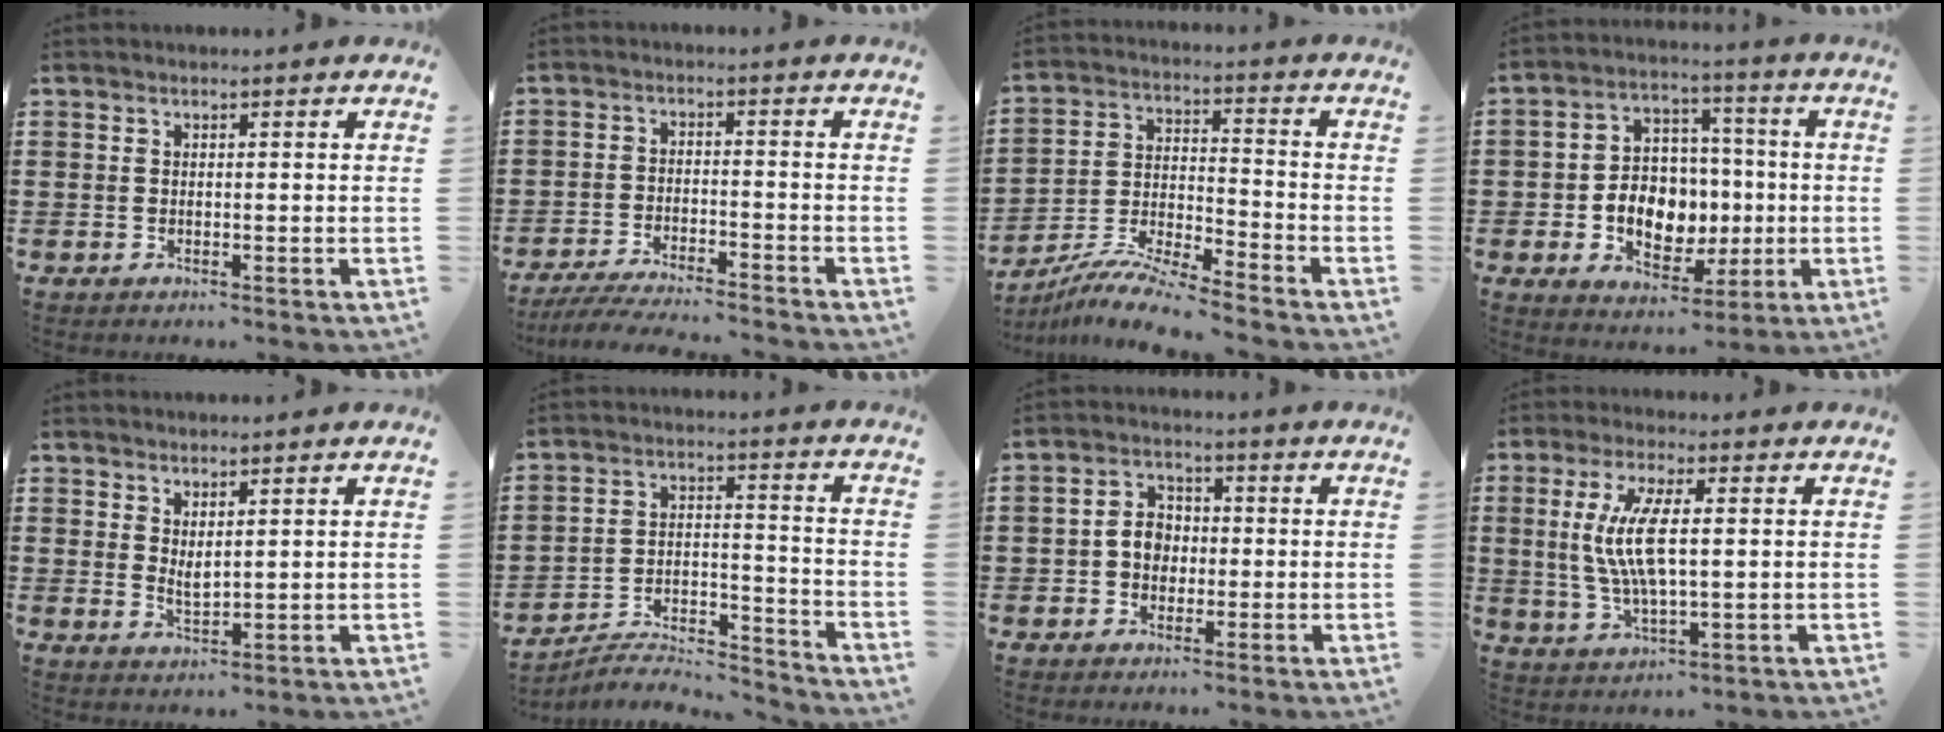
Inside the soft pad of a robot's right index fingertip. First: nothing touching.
{"total": 4.7, "force": [-4.5, -0.2, 1.1], "torque": [-0.031, -0.010, -0.093]}
{"total": 7.5, "force": [-7.2, -0.6, 2.2], "torque": [-0.052, -0.008, -0.146]}
{"total": 8.8, "force": [-1.2, 7.2, 4.9], "torque": [-0.087, 0.010, -0.019]}
{"total": 1.8, "force": [1.5, 0.5, 0.9], "torque": [-0.019, 0.000, 0.029]}
{"total": 5.6, "force": [-5.4, 0.5, 1.0], "torque": [-0.020, 0.004, -0.109]}
{"total": 4.3, "force": [-0.6, 3.5, 2.5], "torque": [-0.063, 0.007, -0.017]}
{"total": 8.2, "force": [0.8, 2.5, 7.8], "torque": [-0.174, -0.002, 0.004]}